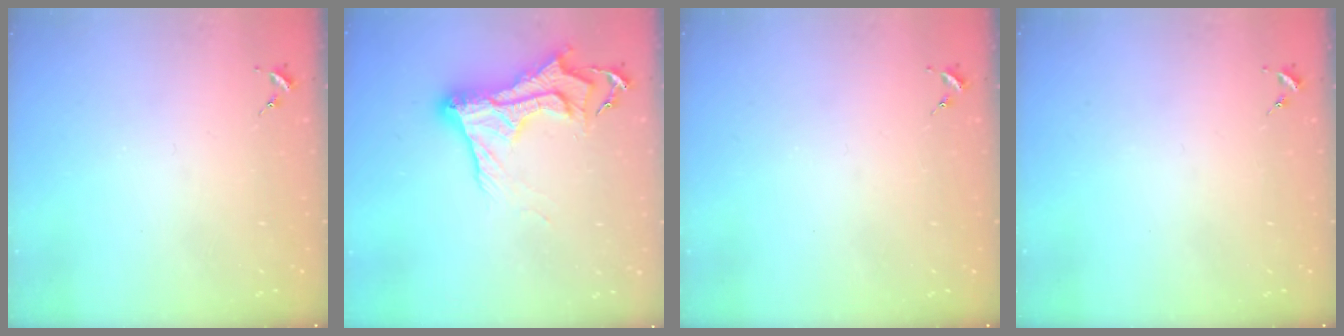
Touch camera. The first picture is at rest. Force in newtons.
{"total": 15.8, "press": 15.7, "slide": 1.2}
{"total": 0.0}
{"total": 0.0}